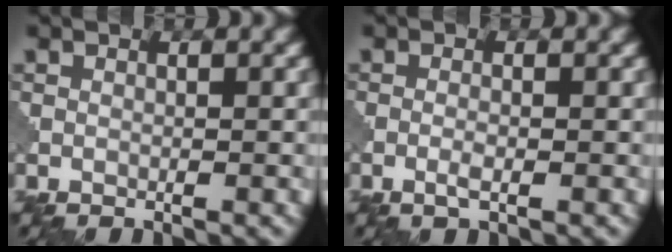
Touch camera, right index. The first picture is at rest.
{"total": 1.2, "force": [-0.5, 0.2, 1.1], "torque": [-0.023, -0.001, -0.012]}